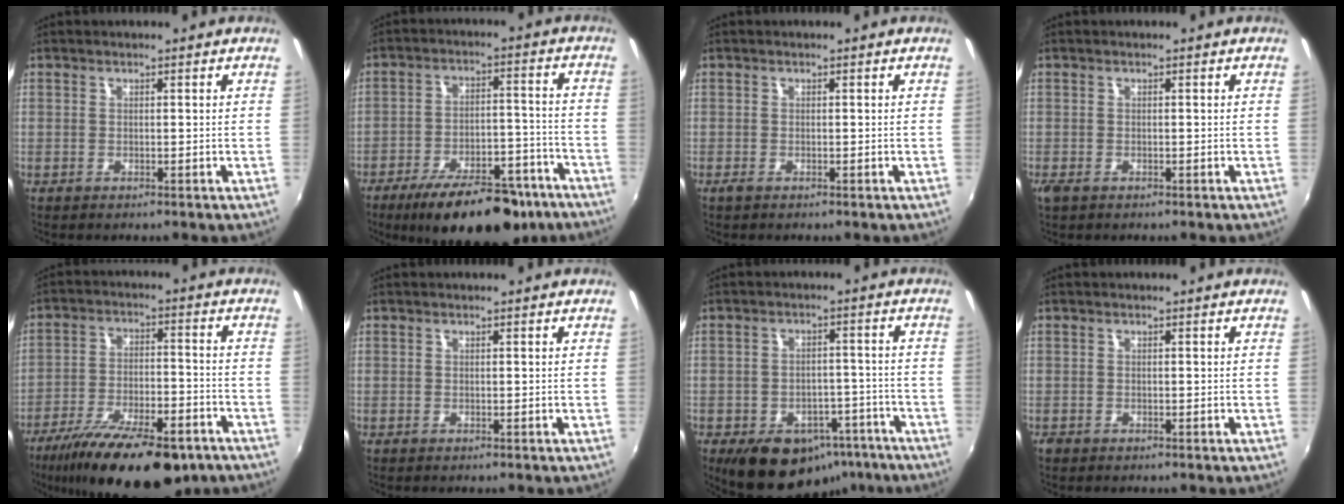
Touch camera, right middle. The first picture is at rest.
{"total": 19.2, "force": [-14.2, 7.0, 10.9], "torque": [-0.180, -0.009, -0.197]}
{"total": 0.6, "force": [-0.4, 0.2, 0.5], "torque": [-0.010, -0.003, -0.008]}
{"total": 1.5, "force": [-0.9, 0.8, 0.9], "torque": [-0.018, -0.006, -0.016]}
{"total": 21.6, "force": [-15.4, 7.2, 13.4], "torque": [-0.244, -0.040, -0.228]}
{"total": 0.0}
{"total": 14.1, "force": [-8.8, 8.9, 6.5], "torque": [-0.117, 0.023, -0.095]}
{"total": 0.7, "force": [-0.5, 0.5, 0.2], "torque": [-0.005, -0.003, -0.011]}